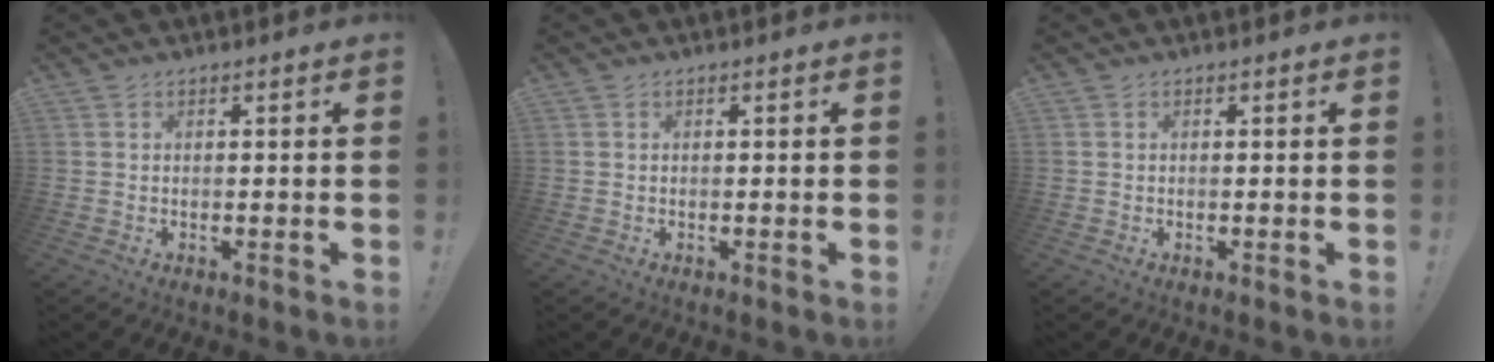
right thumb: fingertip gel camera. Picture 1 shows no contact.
{"total": 0.0}
{"total": 0.0}